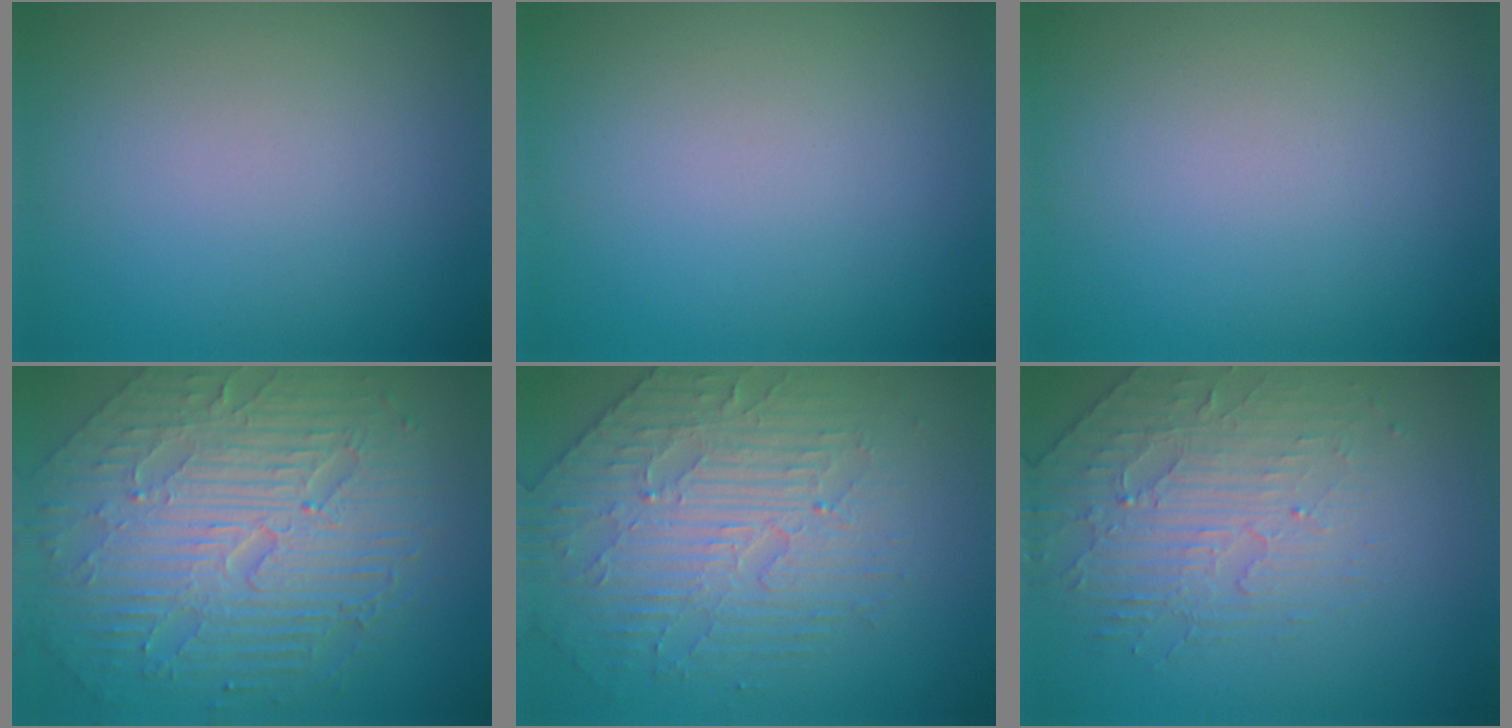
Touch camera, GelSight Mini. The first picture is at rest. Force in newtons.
{"total": 0.0}
{"total": 0.0}
{"total": 10.3, "press": 6.8, "slide": 7.7}
{"total": 4.1, "press": 4.1, "slide": 0.1}
{"total": 2.8, "press": 2.3, "slide": 1.6}